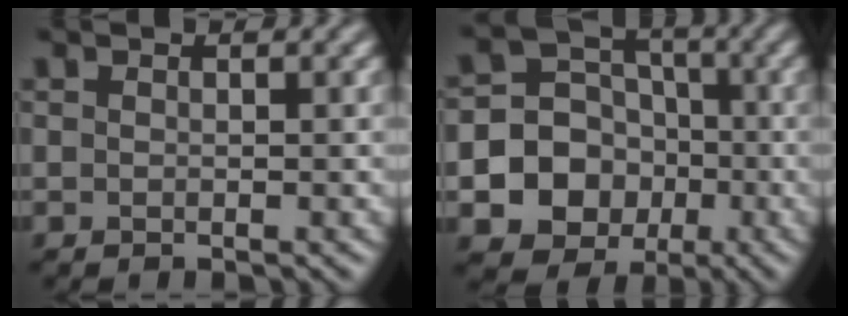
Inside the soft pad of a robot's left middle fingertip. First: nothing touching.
{"total": 12.3, "force": [-3.7, 11.2, 3.6], "torque": [-0.082, -0.022, -0.078]}